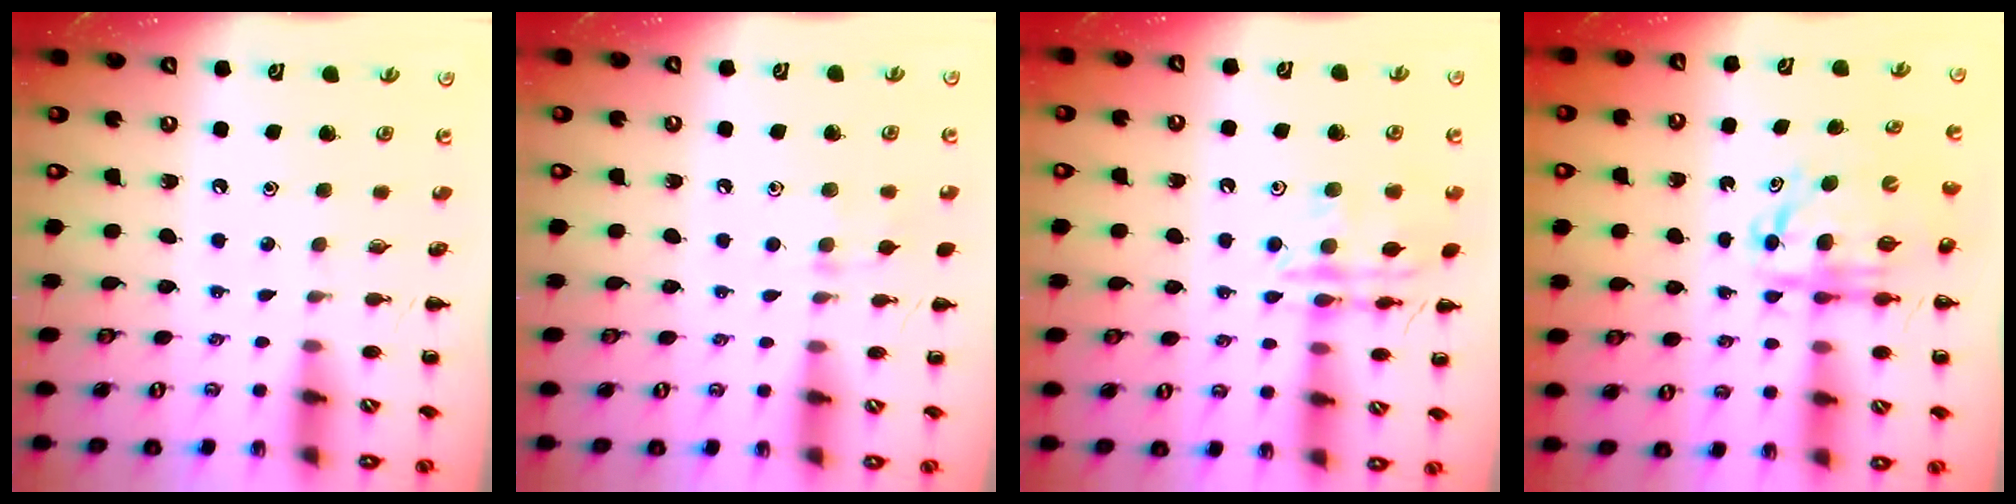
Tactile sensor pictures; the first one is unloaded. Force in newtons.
{"total": 6.6, "press": 6.3, "slide": 2.2}
{"total": 15.2, "press": 15.2, "slide": 0.8}
{"total": 7.3, "press": 7.0, "slide": 1.8}